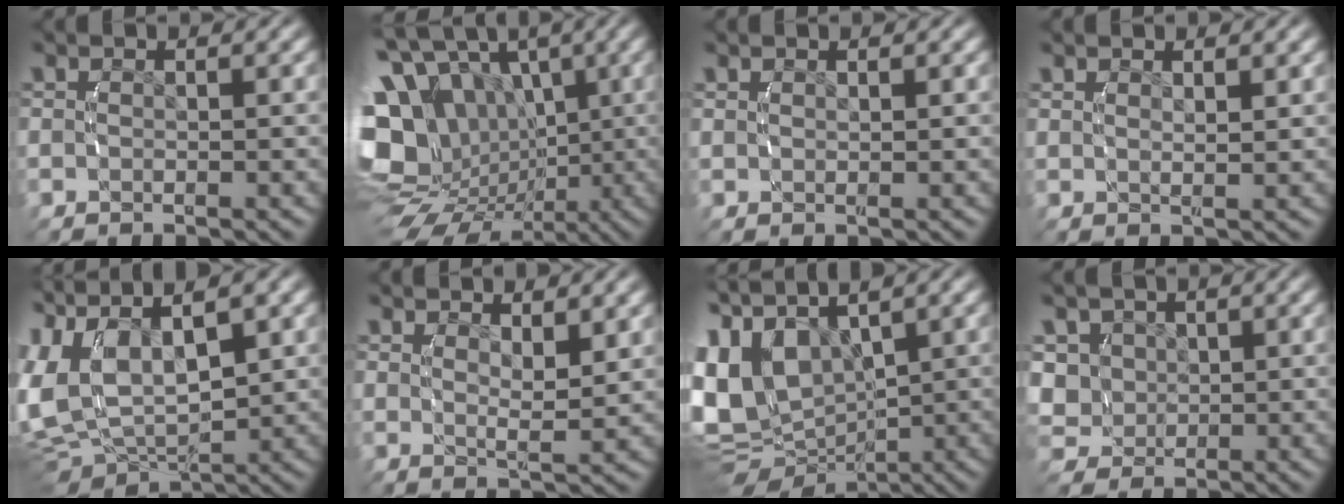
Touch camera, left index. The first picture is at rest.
{"total": 18.4, "force": [-1.1, 15.4, 10.1], "torque": [-0.220, -0.071, -0.005]}
{"total": 0.8, "force": [0.6, -0.1, 0.4], "torque": [0.000, 0.000, 0.017]}
{"total": 1.4, "force": [1.2, -0.3, 0.7], "torque": [-0.006, -0.002, 0.025]}
{"total": 13.2, "force": [1.0, 10.2, 8.3], "torque": [-0.203, -0.025, 0.019]}
{"total": 2.6, "force": [2.0, -0.1, 1.7], "torque": [-0.021, -0.009, 0.038]}
{"total": 13.1, "force": [-0.5, 10.5, 7.8], "torque": [-0.201, -0.041, 0.009]}
{"total": 8.2, "force": [0.1, 7.6, 3.1], "torque": [-0.094, -0.034, 0.009]}